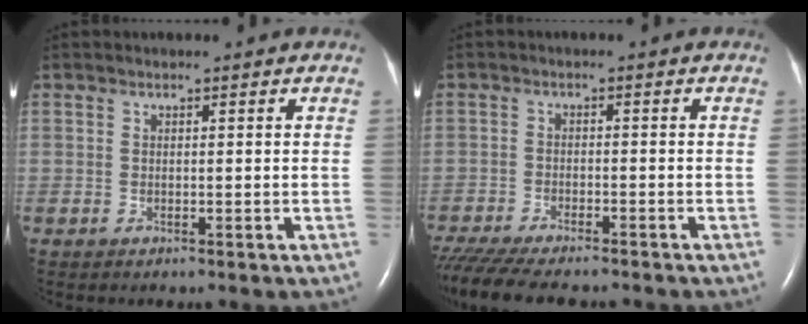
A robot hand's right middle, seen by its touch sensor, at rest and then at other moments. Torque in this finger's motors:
{"motor_torque": [1.00, -0.95, 0.14, 0.04]}